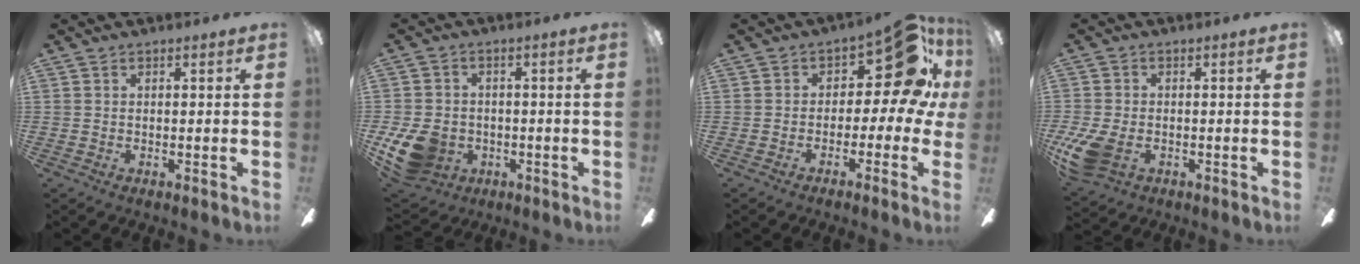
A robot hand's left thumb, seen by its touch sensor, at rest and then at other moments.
{"total": 12.2, "force": [-4.1, 9.5, 6.6], "torque": [-0.144, 0.018, -0.073]}
{"total": 13.4, "force": [4.4, 6.3, 10.9], "torque": [-0.153, -0.018, 0.067]}
{"total": 8.5, "force": [-2.8, 5.5, 5.9], "torque": [-0.140, -0.002, -0.049]}